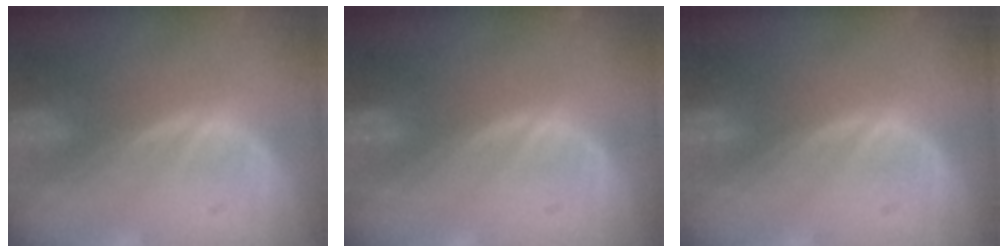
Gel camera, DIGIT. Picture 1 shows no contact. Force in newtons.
{"total": 0.0}
{"total": 0.0}